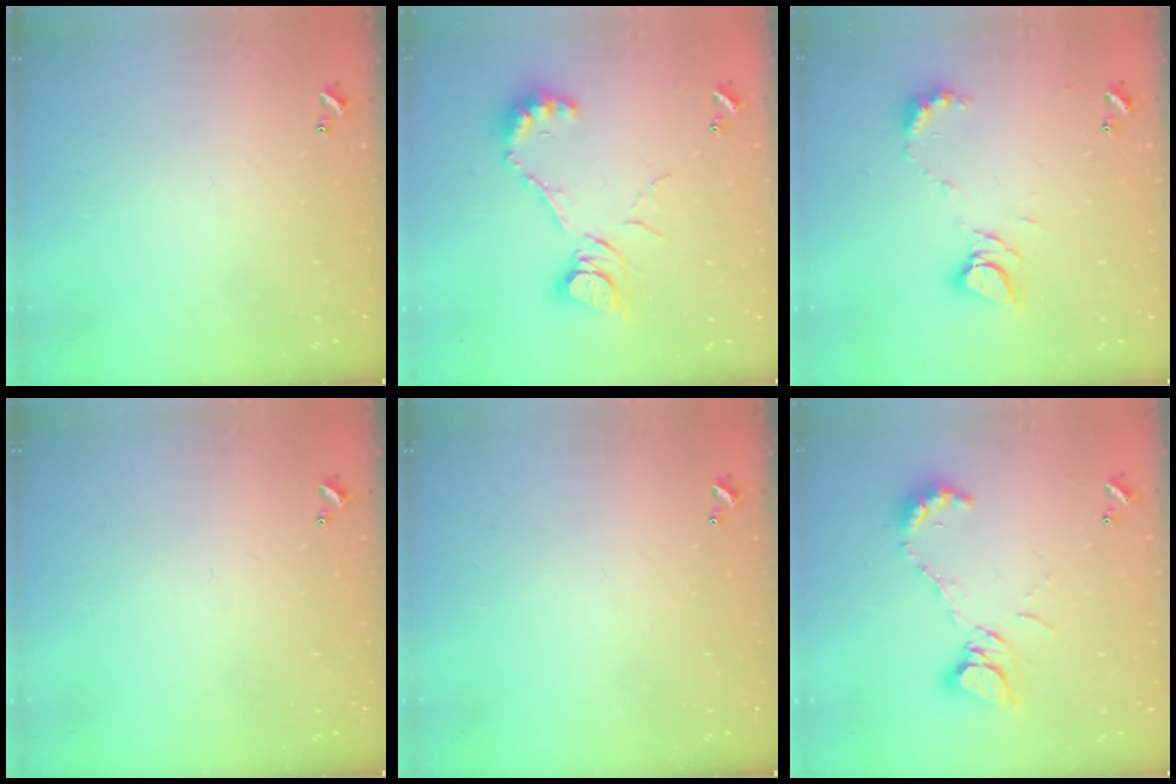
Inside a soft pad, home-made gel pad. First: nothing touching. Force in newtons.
{"total": 11.3, "press": 11.2, "slide": 1.2}
{"total": 8.2, "press": 8.2, "slide": 0.9}
{"total": 0.0}
{"total": 0.0}
{"total": 9.5, "press": 9.5, "slide": 0.4}